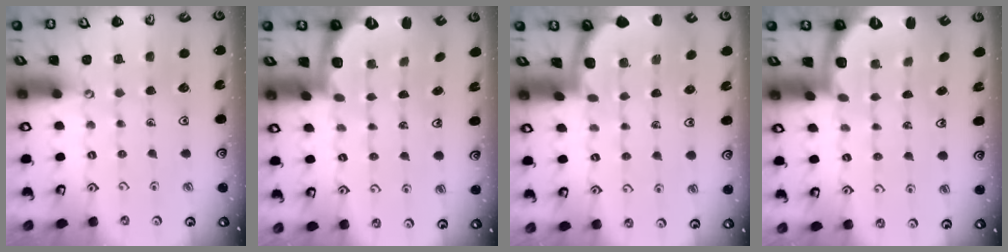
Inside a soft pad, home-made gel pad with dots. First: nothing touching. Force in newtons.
{"total": 2.7, "press": 1.6, "slide": 2.2}
{"total": 1.8, "press": 1.8, "slide": 0.0}
{"total": 2.7, "press": 1.6, "slide": 2.1}